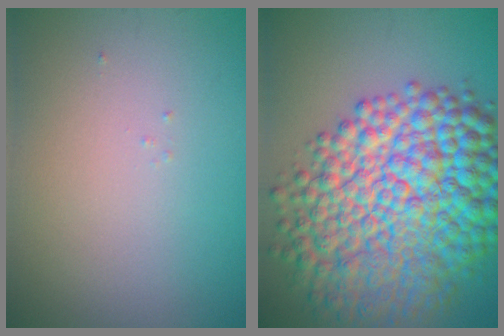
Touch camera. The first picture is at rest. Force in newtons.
{"total": 14.3, "press": 14.3, "slide": 0.2}